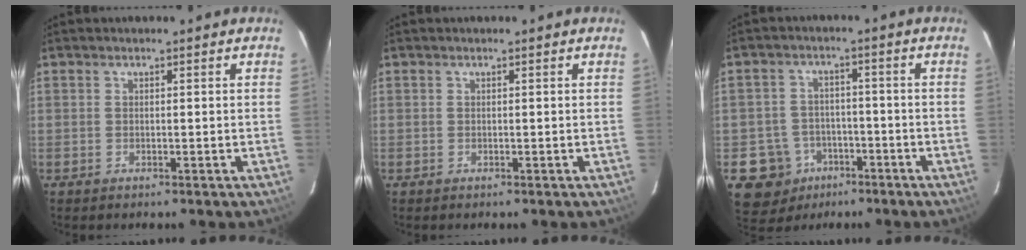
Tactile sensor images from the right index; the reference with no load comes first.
{"total": 0.0}
{"total": 9.3, "force": [-4.4, 8.1, 1.2], "torque": [-0.050, 0.033, -0.058]}